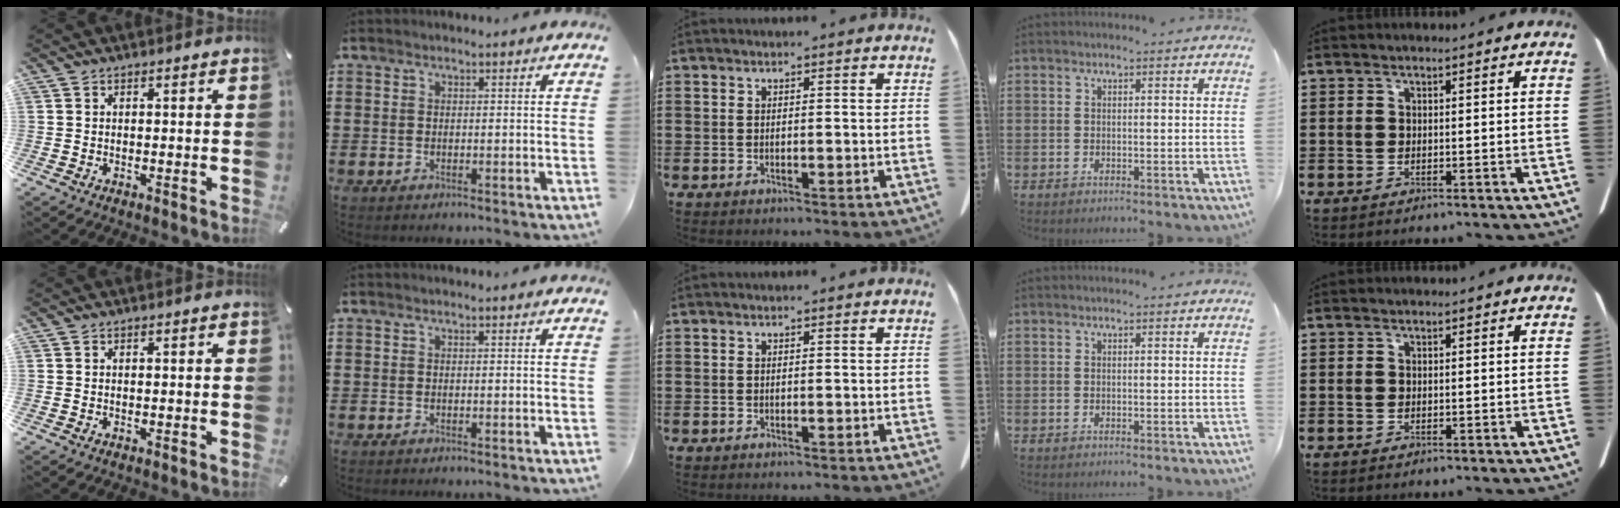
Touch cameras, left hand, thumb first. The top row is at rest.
{}